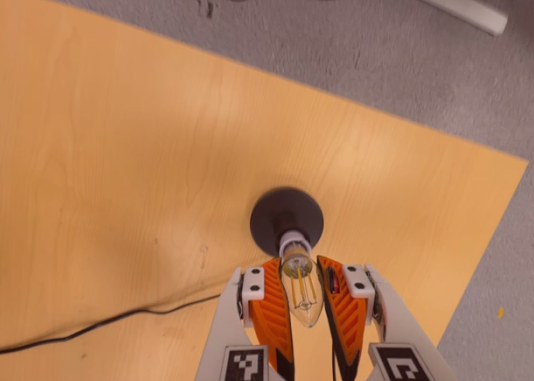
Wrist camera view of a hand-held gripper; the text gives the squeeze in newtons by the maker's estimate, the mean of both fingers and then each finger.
{"total": 23.5, "left": 26.4, "right": 20.6}